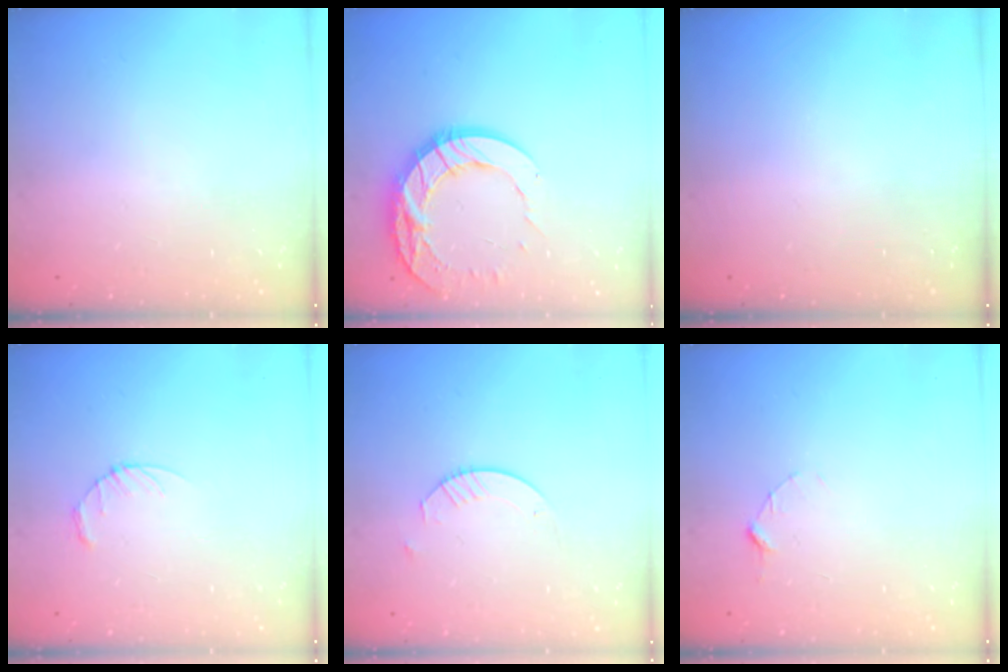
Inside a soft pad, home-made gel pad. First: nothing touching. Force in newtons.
{"total": 14.8, "press": 14.7, "slide": 1.1}
{"total": 0.0}
{"total": 3.2, "press": 3.2, "slide": 0.5}
{"total": 4.5, "press": 4.5, "slide": 0.5}
{"total": 2.9, "press": 2.9, "slide": 0.3}